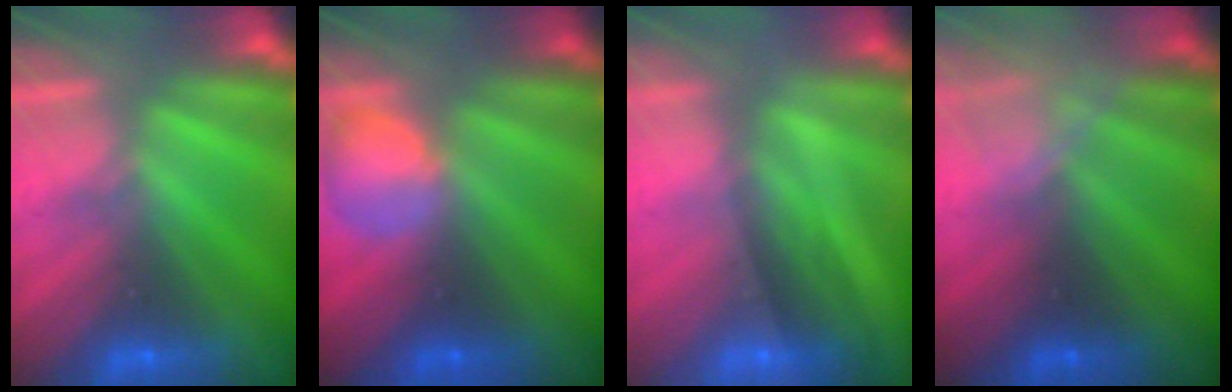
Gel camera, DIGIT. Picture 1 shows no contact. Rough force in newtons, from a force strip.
{"total": 2.4}
{"total": 2.0}
{"total": 2.4}